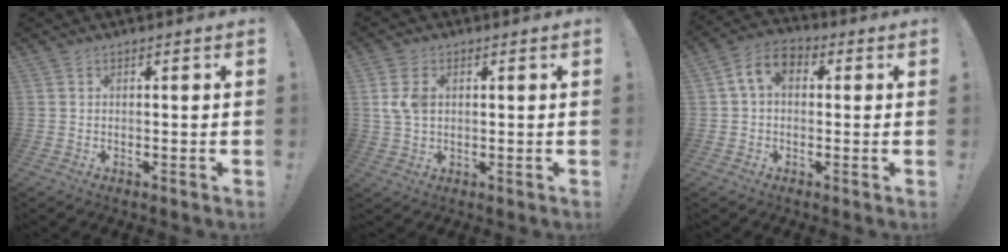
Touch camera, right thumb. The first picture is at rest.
{"total": 5.7, "force": [1.3, 3.7, 4.1], "torque": [-0.089, 0.003, 0.025]}
{"total": 7.6, "force": [1.5, 5.2, 5.3], "torque": [-0.102, 0.011, 0.033]}